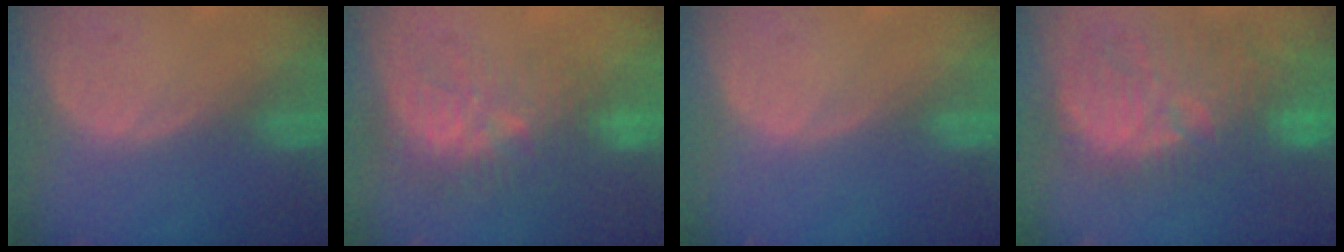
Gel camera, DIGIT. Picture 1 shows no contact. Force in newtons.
{"total": 9.3, "press": 8.5, "slide": 3.6}
{"total": 0.0}
{"total": 12.0, "press": 11.5, "slide": 3.4}